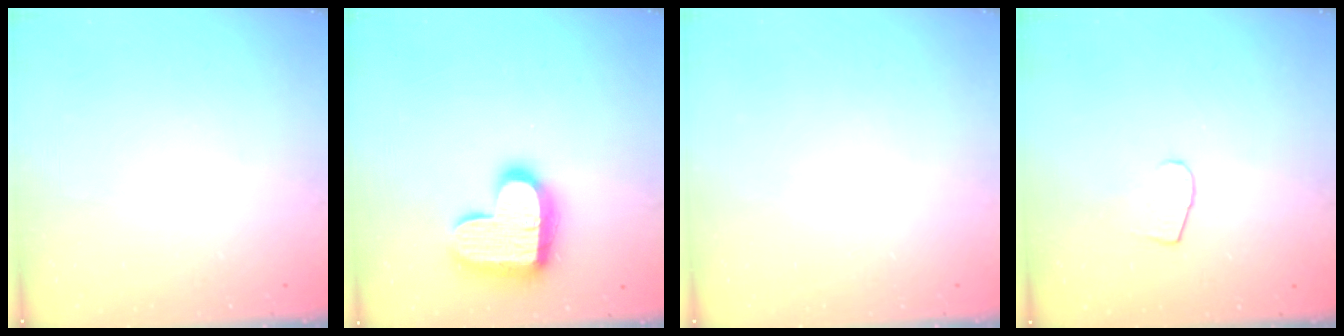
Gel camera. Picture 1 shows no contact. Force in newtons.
{"total": 16.9, "press": 16.8, "slide": 1.1}
{"total": 0.0}
{"total": 5.9, "press": 5.9, "slide": 0.6}